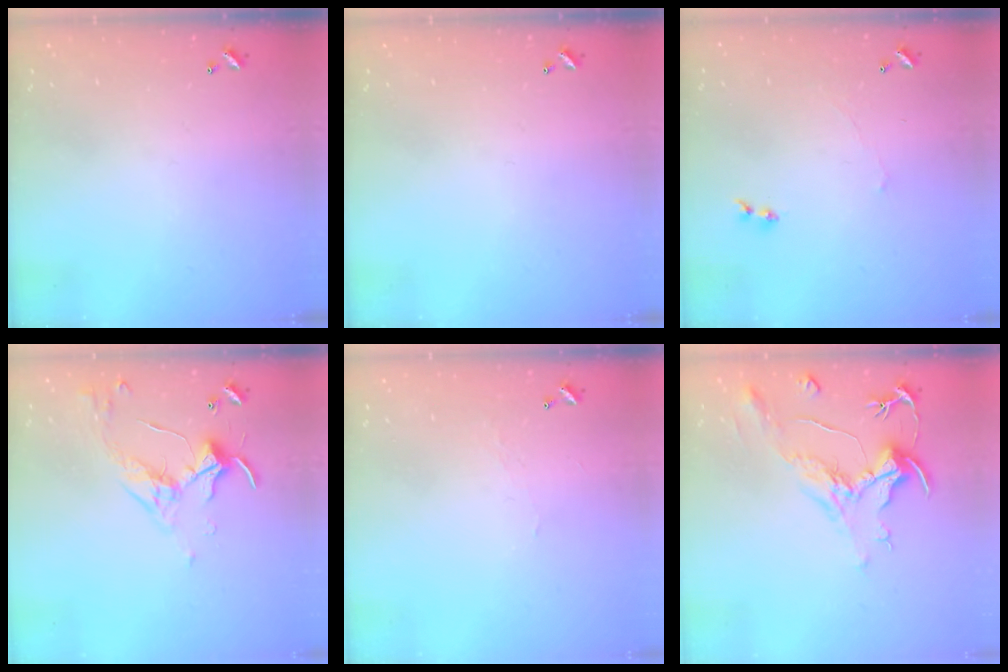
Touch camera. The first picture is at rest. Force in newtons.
{"total": 0.0}
{"total": 0.7, "press": 0.1, "slide": 0.7}
{"total": 3.3, "press": 3.2, "slide": 0.7}
{"total": 1.7, "press": 1.7, "slide": 0.4}
{"total": 2.2, "press": 1.7, "slide": 1.3}